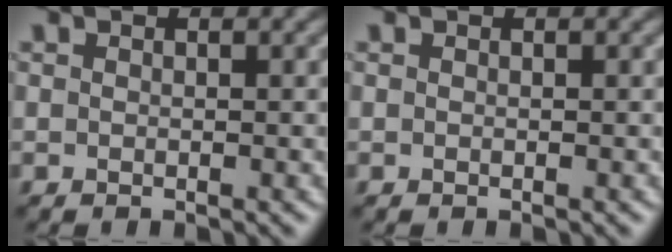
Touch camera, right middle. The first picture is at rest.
{"total": 0.0}